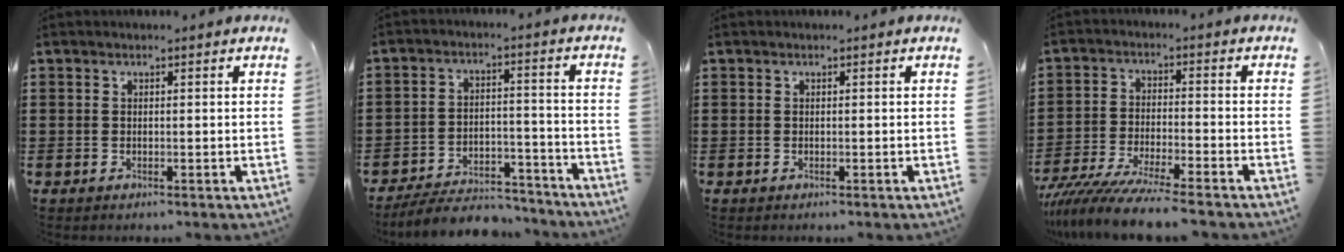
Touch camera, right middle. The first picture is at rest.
{"total": 6.0, "force": [-5.8, 1.1, 1.0], "torque": [-0.018, 0.013, -0.115]}
{"total": 0.0}
{"total": 7.9, "force": [-7.3, -0.3, 3.0], "torque": [-0.064, -0.011, -0.142]}